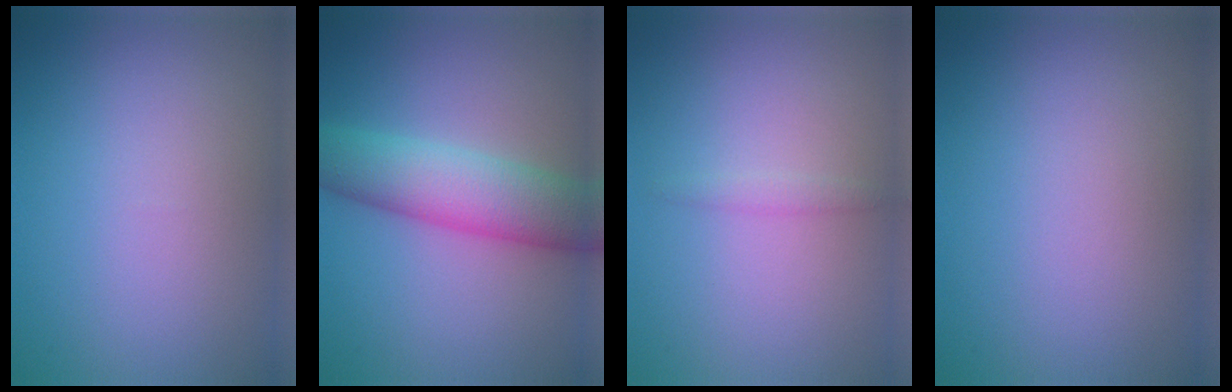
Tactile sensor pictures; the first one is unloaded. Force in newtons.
{"total": 6.8, "press": 6.8, "slide": 0.2}
{"total": 0.7, "press": 0.7, "slide": 0.0}
{"total": 0.0}